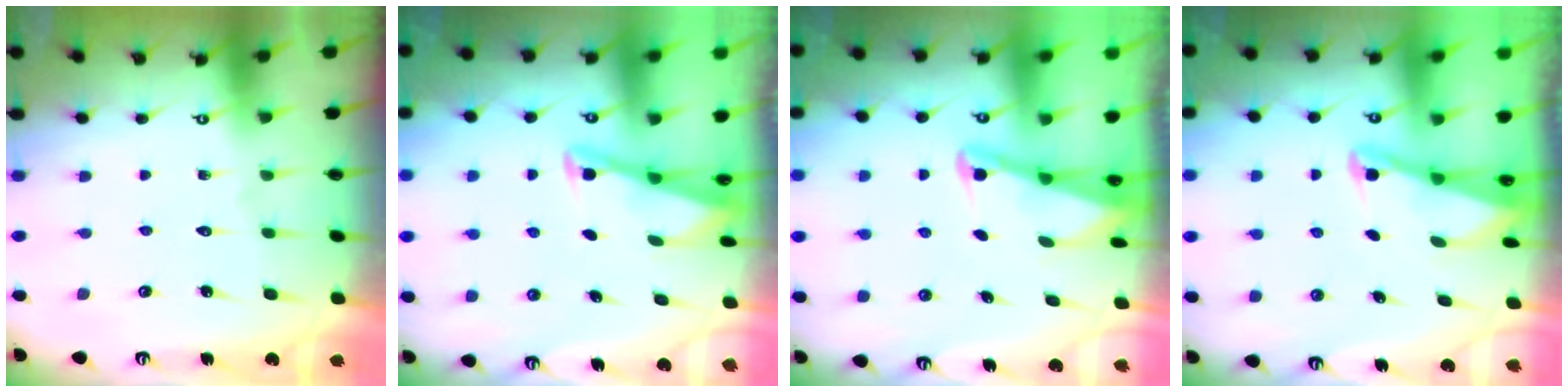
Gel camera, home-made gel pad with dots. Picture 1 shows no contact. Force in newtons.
{"total": 2.9, "press": 2.9, "slide": 0.4}
{"total": 2.1, "press": 2.0, "slide": 0.3}
{"total": 2.1, "press": 2.1, "slide": 0.4}